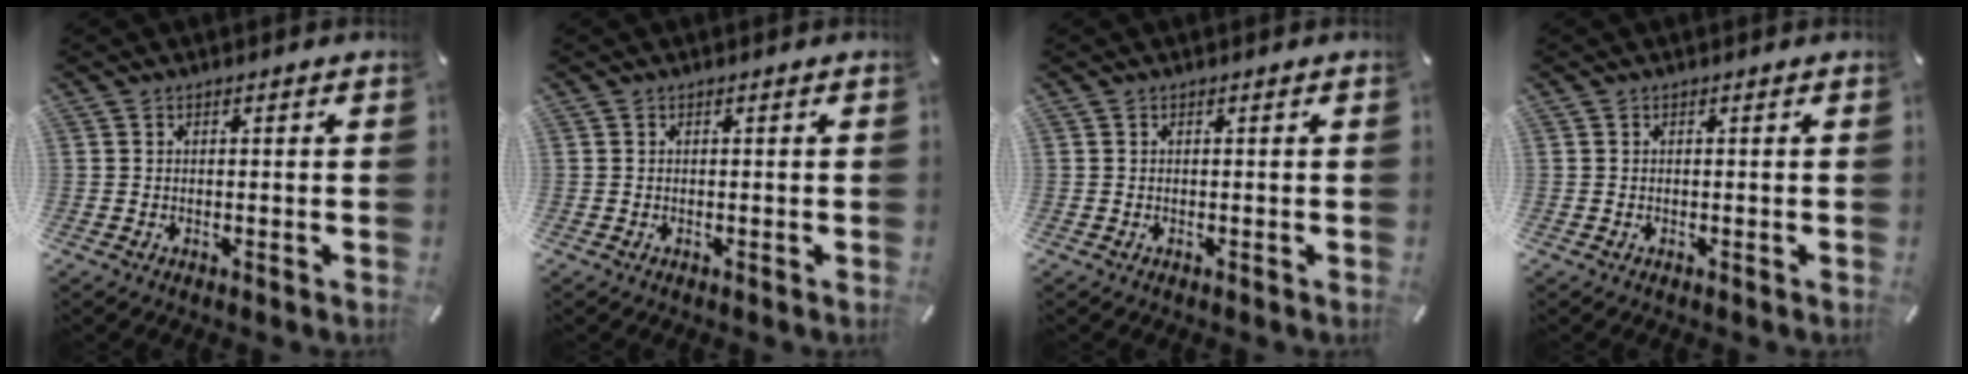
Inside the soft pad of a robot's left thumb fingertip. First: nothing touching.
{"total": 0.0}
{"total": 0.0}
{"total": 0.0}